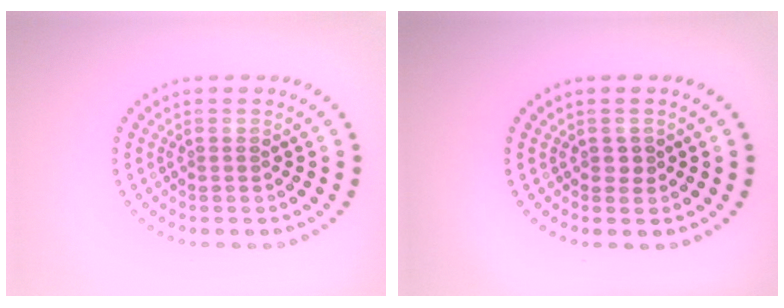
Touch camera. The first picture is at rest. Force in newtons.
{"total": 0.7, "press": 0.7, "slide": 0.3}